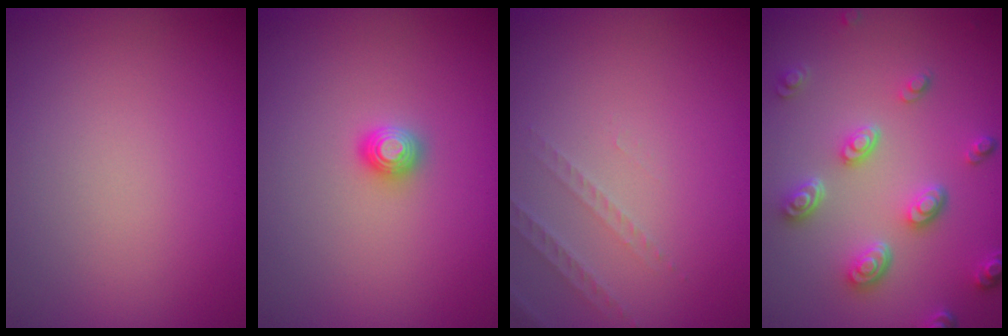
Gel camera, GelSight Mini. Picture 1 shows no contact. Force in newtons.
{"total": 1.2, "press": 1.2, "slide": 0.1}
{"total": 1.5, "press": 1.4, "slide": 0.4}
{"total": 4.7, "press": 3.6, "slide": 3.0}